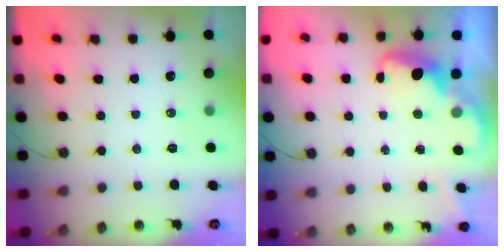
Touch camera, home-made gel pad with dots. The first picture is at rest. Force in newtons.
{"total": 2.6, "press": 2.5, "slide": 0.8}